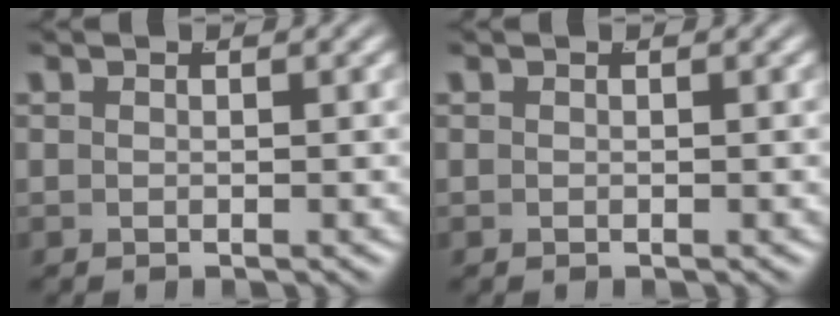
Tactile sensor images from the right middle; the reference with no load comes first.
{"total": 0.0}